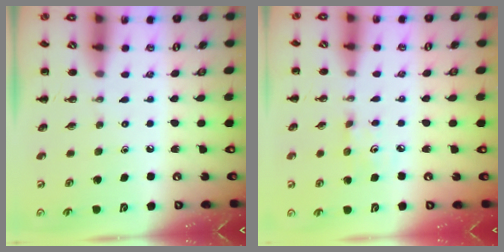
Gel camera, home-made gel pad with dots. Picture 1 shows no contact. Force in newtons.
{"total": 3.4, "press": 3.3, "slide": 1.0}